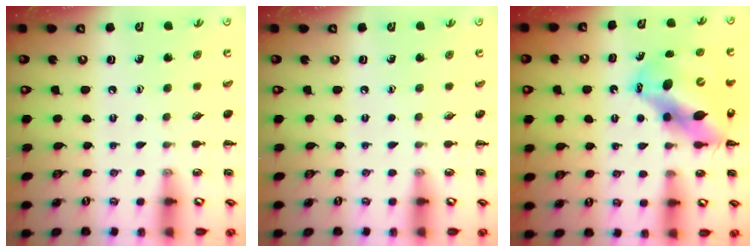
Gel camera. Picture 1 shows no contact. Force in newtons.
{"total": 0.0}
{"total": 14.8, "press": 14.3, "slide": 3.9}